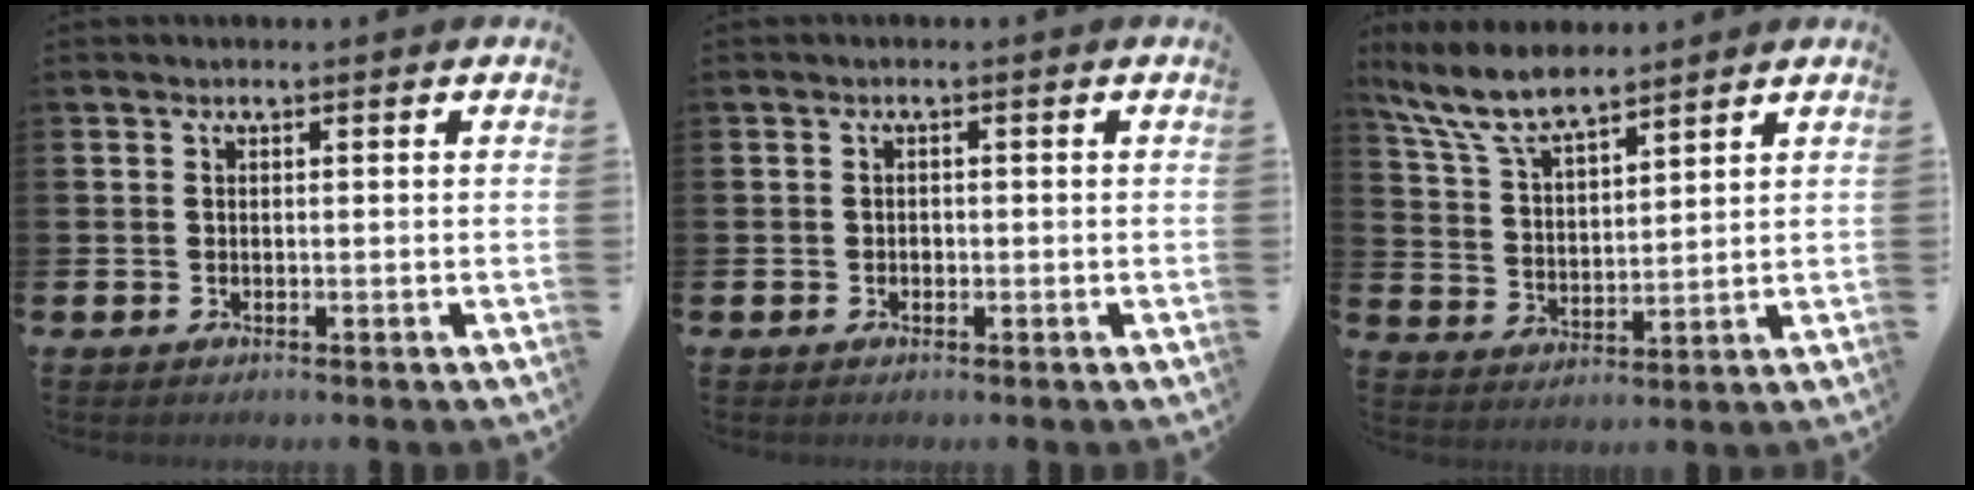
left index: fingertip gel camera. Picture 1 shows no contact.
{"total": 0.7, "force": [-0.3, 0.6, 0.2], "torque": [-0.012, 0.007, -0.005]}
{"total": 8.4, "force": [7.4, 1.7, 3.4], "torque": [-0.101, -0.025, 0.136]}